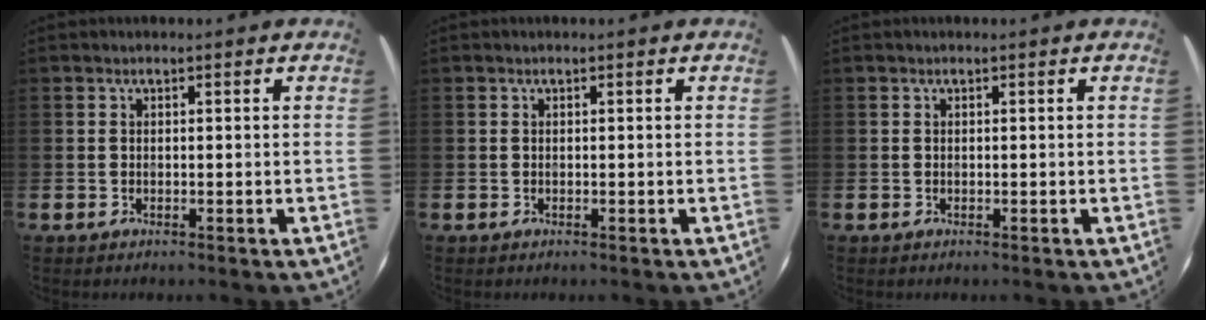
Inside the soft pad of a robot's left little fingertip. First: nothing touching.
{"total": 0.0}
{"total": 0.0}